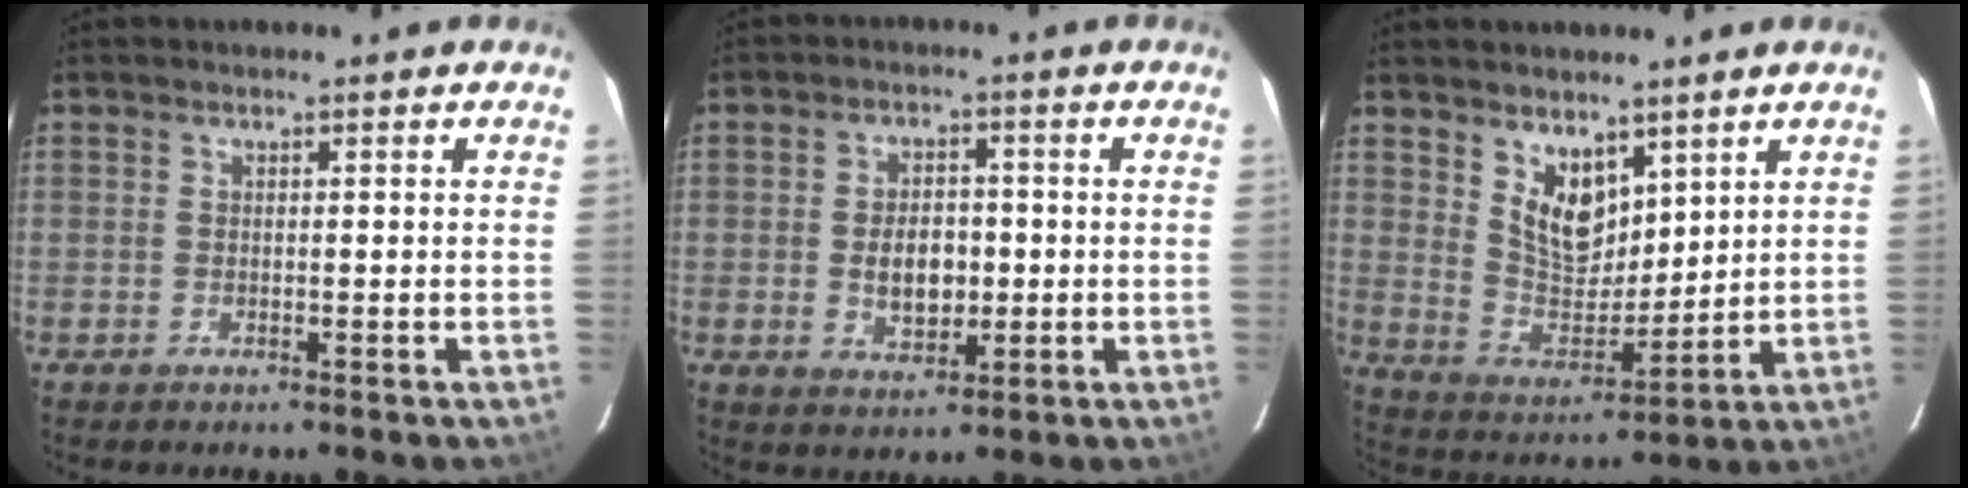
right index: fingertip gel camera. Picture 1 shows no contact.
{"total": 6.7, "force": [-0.7, 4.2, 5.2], "torque": [-0.096, 0.000, -0.004]}
{"total": 9.5, "force": [5.8, 5.5, 5.1], "torque": [-0.082, -0.004, 0.123]}